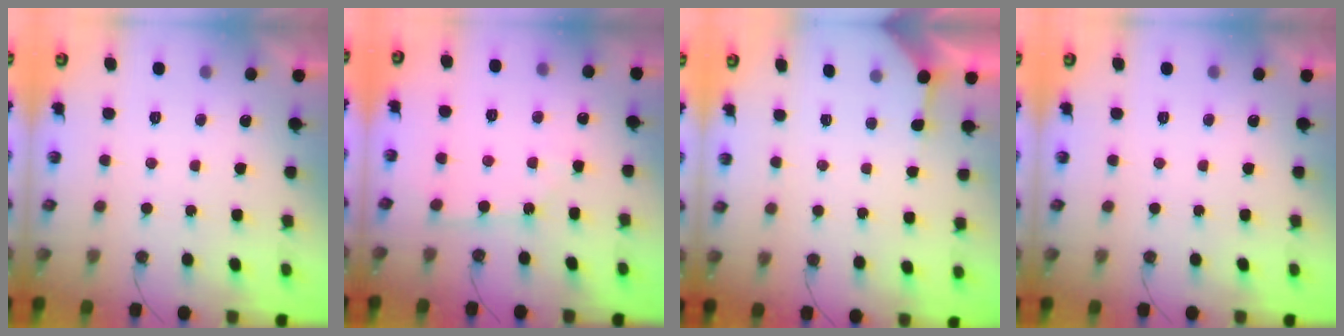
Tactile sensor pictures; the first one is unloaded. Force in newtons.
{"total": 4.1, "press": 4.1, "slide": 0.5}
{"total": 2.4, "press": 2.3, "slide": 0.3}
{"total": 0.0}